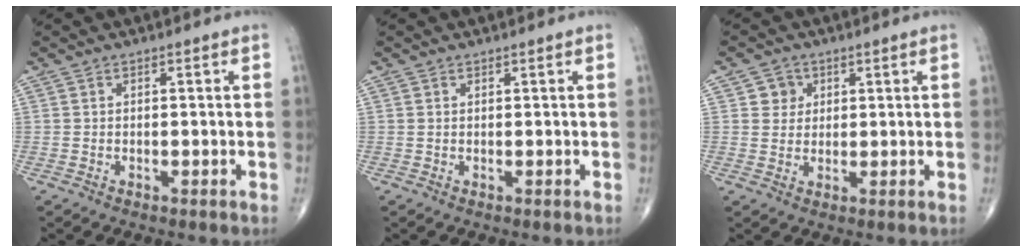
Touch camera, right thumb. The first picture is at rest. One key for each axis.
{"total": 0.0}
{"total": 3.3, "fx": 1.1, "fy": 3.1, "fz": 0.6, "tx": 0.012, "ty": -0.002, "tz": 0.012}